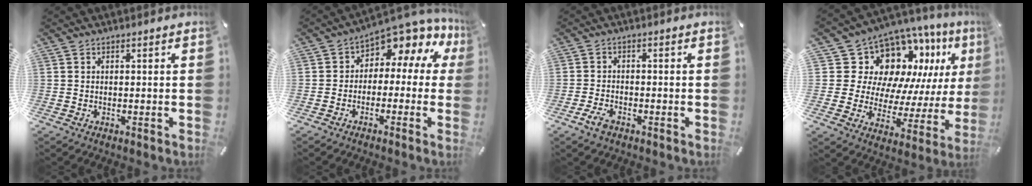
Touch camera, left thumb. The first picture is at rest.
{"total": 5.8, "force": [3.4, 3.3, 3.3], "torque": [-0.049, -0.048, 0.055]}
{"total": 3.3, "force": [-2.1, 1.7, 1.8], "torque": [-0.051, 0.004, -0.045]}
{"total": 16.0, "force": [8.9, 11.3, 6.9], "torque": [-0.130, -0.090, 0.172]}